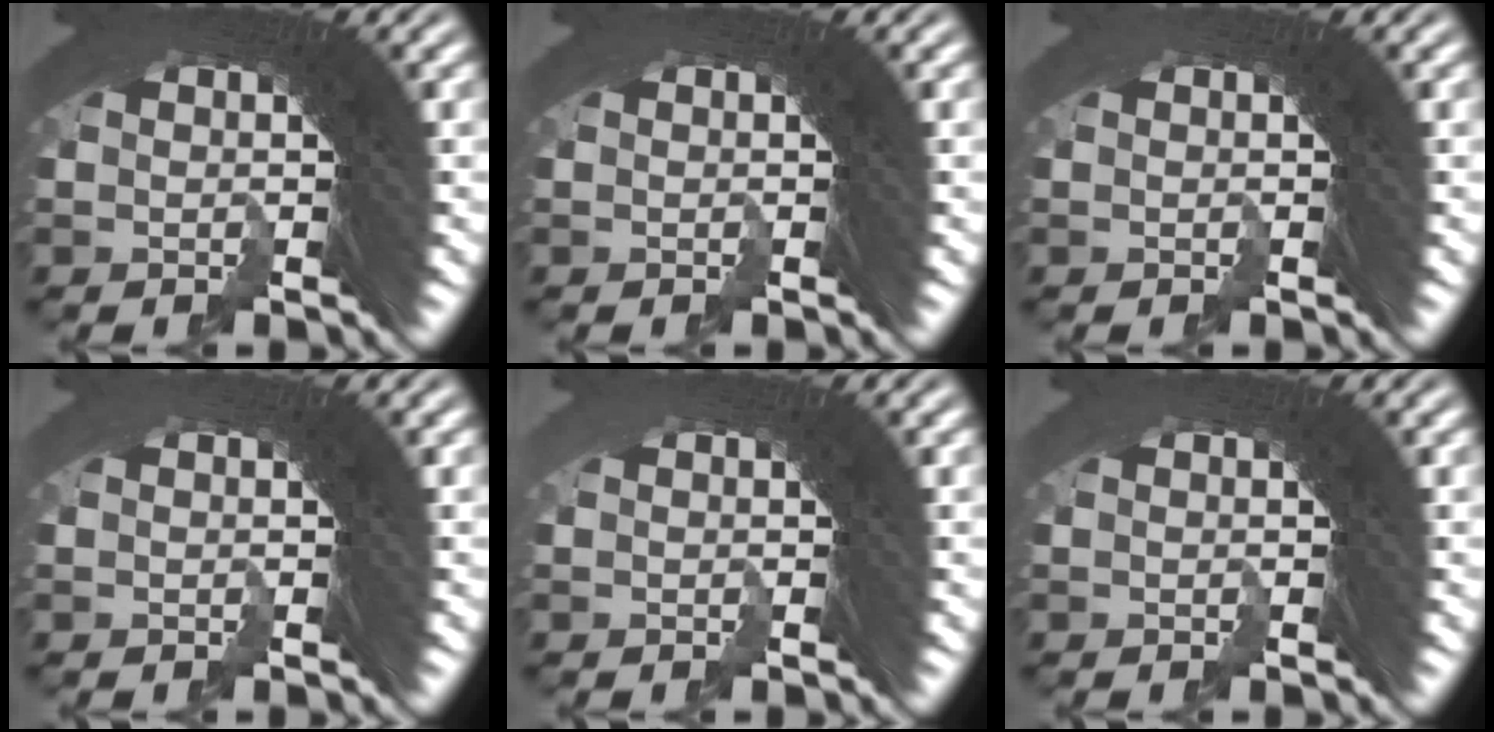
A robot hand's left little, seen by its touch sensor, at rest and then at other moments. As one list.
[{"total": 0.0}, {"total": 0.6, "force": [-0.1, -0.4, -0.5], "torque": [0.009, 0.000, -0.002]}, {"total": 1.2, "force": [-0.2, -0.6, -1.0], "torque": [0.015, -0.001, -0.003]}, {"total": 1.4, "force": [-0.2, -0.7, -1.1], "torque": [0.021, -0.001, -0.003]}, {"total": 0.6, "force": [-0.1, -0.2, -0.5], "torque": [0.009, -0.001, -0.003]}]